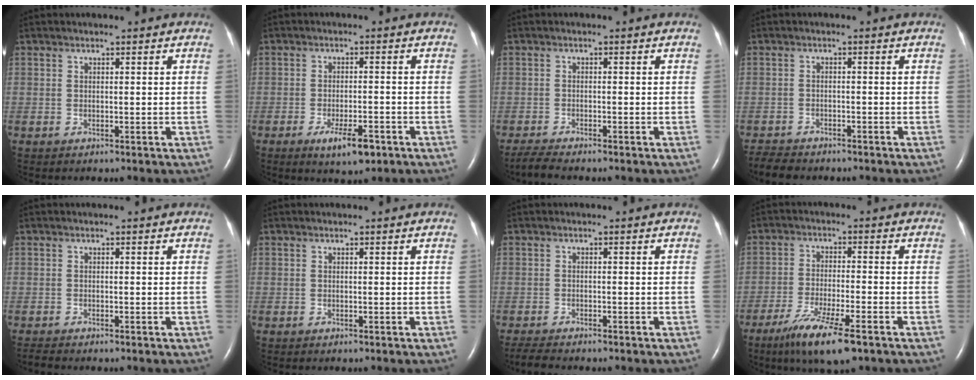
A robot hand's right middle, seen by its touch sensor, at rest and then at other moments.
{"total": 5.5, "force": [-3.2, 1.5, 4.3], "torque": [-0.079, -0.008, -0.045]}
{"total": 2.9, "force": [-2.6, -0.1, 1.2], "torque": [-0.029, -0.012, -0.046]}
{"total": 4.5, "force": [-4.2, 1.2, 1.1], "torque": [-0.020, -0.012, -0.067]}
{"total": 1.1, "force": [-1.1, 0.0, 0.3], "torque": [-0.011, -0.005, -0.018]}
{"total": 0.0}
{"total": 3.7, "force": [-3.4, 0.4, 1.5], "torque": [-0.030, -0.013, -0.053]}
{"total": 9.6, "force": [-6.1, 0.9, 7.3], "torque": [-0.142, -0.026, -0.103]}